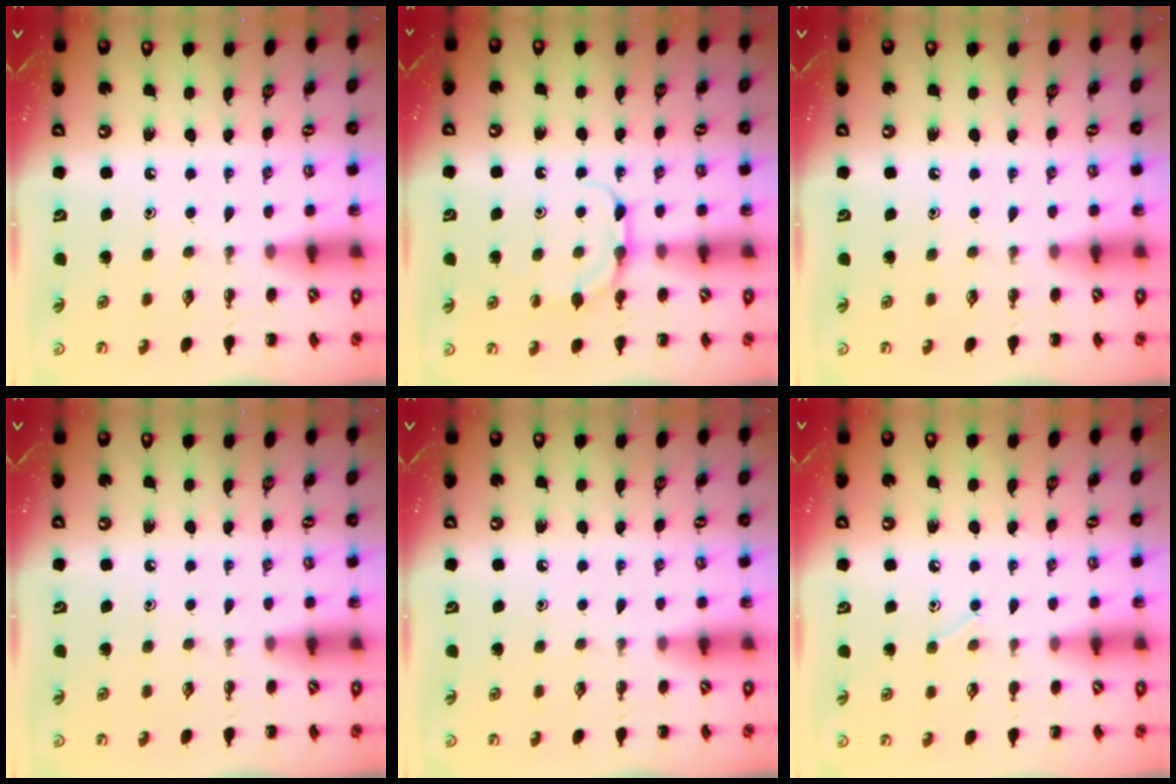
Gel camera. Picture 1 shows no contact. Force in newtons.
{"total": 5.5, "press": 5.3, "slide": 1.4}
{"total": 0.0}
{"total": 0.0}
{"total": 0.0}
{"total": 4.7, "press": 4.5, "slide": 1.4}